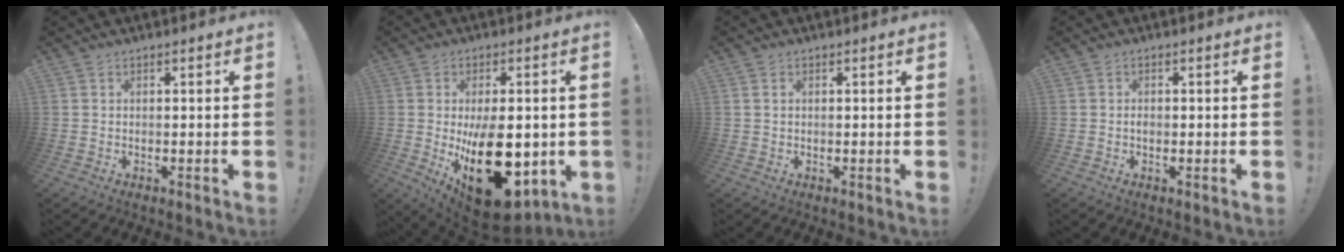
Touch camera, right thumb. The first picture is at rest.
{"total": 23.0, "force": [-3.6, 12.4, 19.0], "torque": [-0.278, -0.003, -0.032]}
{"total": 0.9, "force": [0.4, 0.7, 0.5], "torque": [-0.017, 0.005, 0.009]}
{"total": 0.9, "force": [-0.4, 0.5, 0.7], "torque": [-0.016, 0.003, -0.008]}